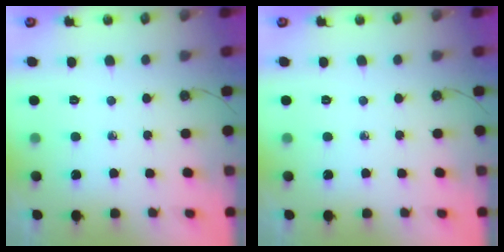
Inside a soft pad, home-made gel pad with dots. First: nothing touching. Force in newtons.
{"total": 0.0}